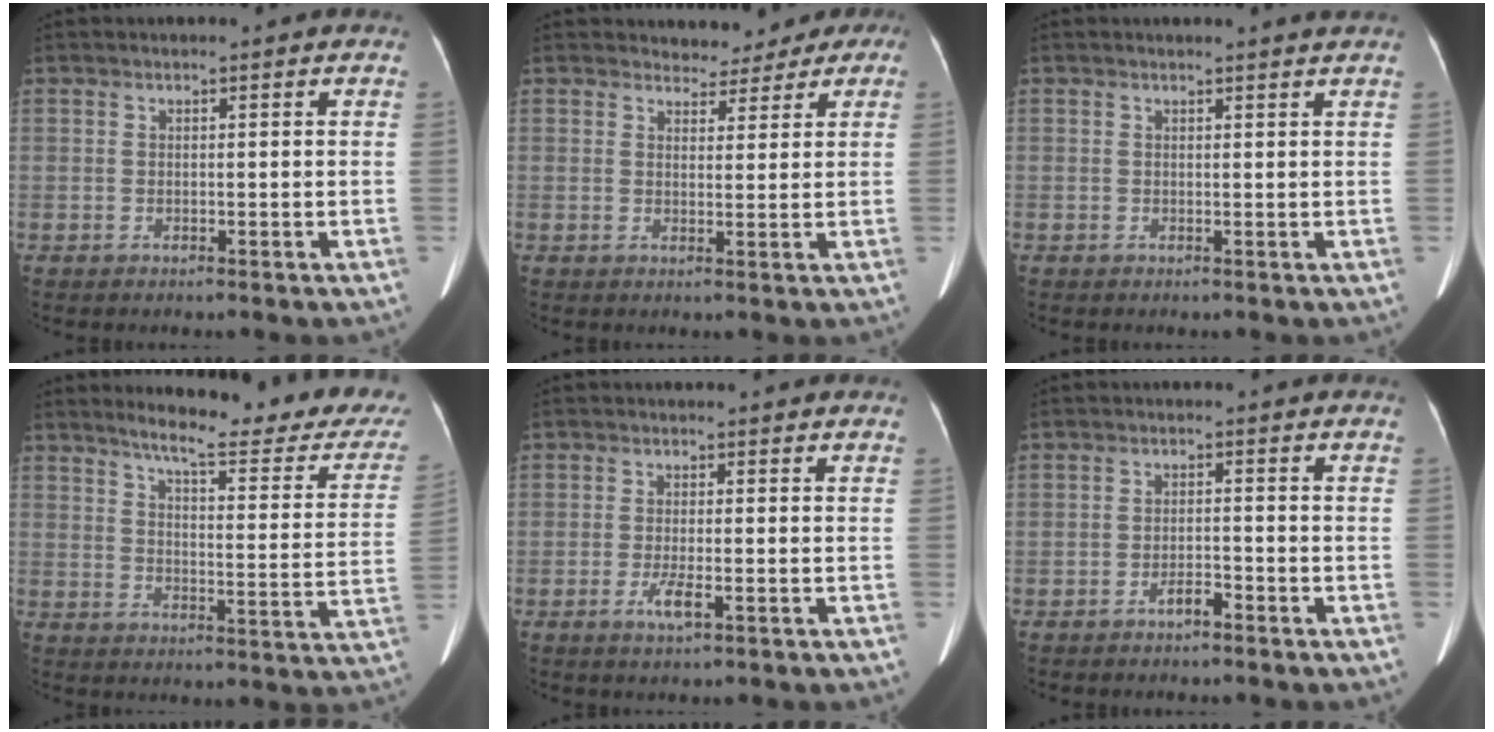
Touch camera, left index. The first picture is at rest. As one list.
[{"total": 4.5, "force": [3.5, 2.8, 0.5], "torque": [0.002, 0.010, 0.035]}, {"total": 1.3, "force": [1.2, -0.2, 0.3], "torque": [-0.015, -0.001, 0.011]}, {"total": 20.8, "force": [18.4, 2.7, 9.4], "torque": [-0.106, -0.063, 0.214]}, {"total": 2.5, "force": [-1.1, 0.4, 2.2], "torque": [-0.047, -0.004, -0.018]}, {"total": 1.9, "force": [-1.5, 0.4, 1.0], "torque": [-0.018, 0.001, -0.027]}]